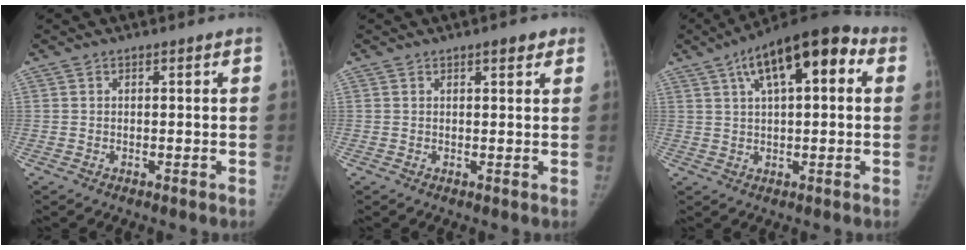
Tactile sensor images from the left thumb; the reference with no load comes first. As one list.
[{"total": 2.7, "force": [1.7, 1.1, 1.8], "torque": [-0.014, -0.006, 0.019]}, {"total": 15.9, "force": [5.8, 6.7, 13.2], "torque": [-0.177, 0.023, 0.080]}]